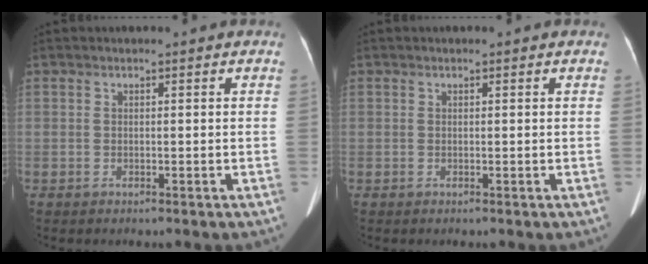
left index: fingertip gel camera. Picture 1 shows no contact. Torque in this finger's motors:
{"motor_torque": [0.08, -0.08, 0.04, -0.01]}